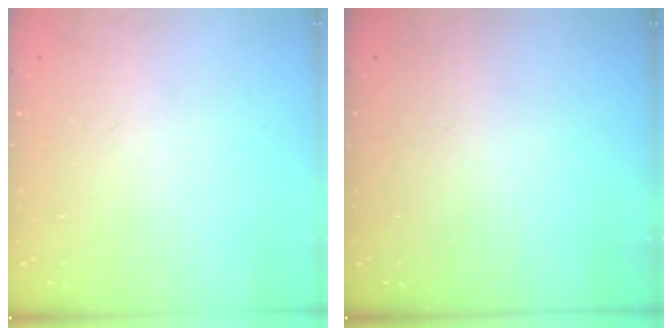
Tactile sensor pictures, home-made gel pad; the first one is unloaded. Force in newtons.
{"total": 0.0}